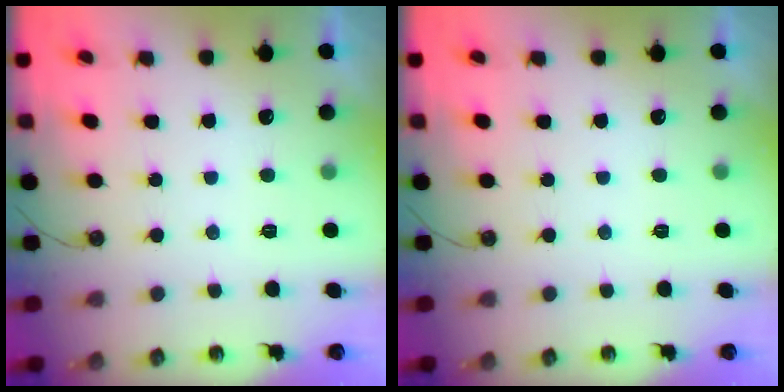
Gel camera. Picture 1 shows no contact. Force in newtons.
{"total": 0.0}